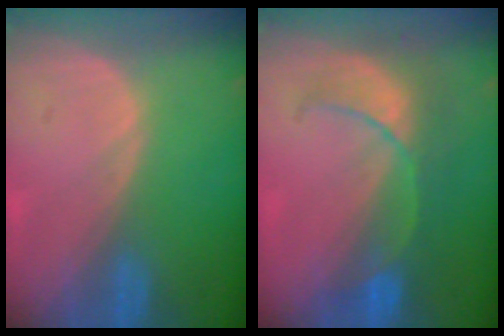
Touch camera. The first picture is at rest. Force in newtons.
{"total": 8.0, "press": 7.5, "slide": 2.7}